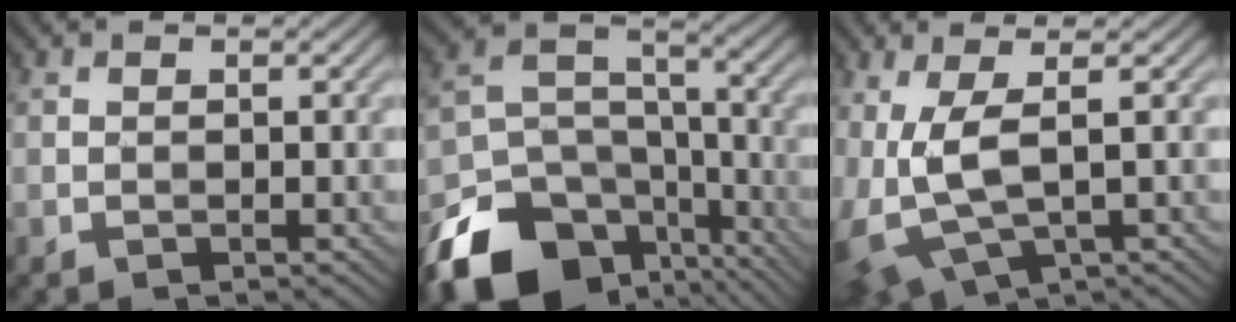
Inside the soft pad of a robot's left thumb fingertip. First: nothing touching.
{"total": 16.9, "force": [-10.8, 10.5, 7.7], "torque": [-0.192, -0.051, -0.174]}
{"total": 8.4, "force": [0.1, 3.6, 7.5], "torque": [-0.191, -0.013, 0.007]}